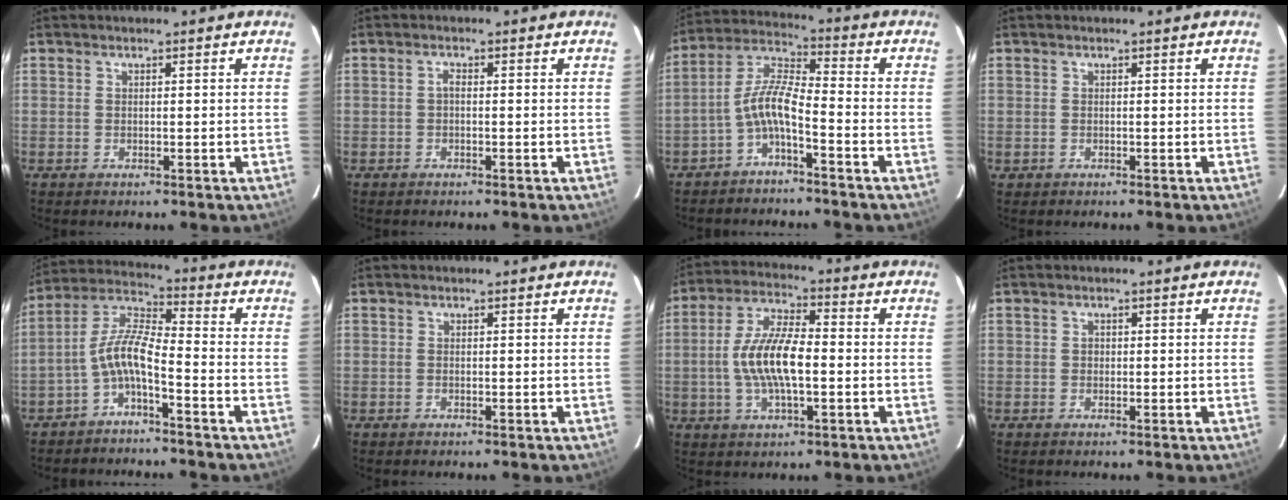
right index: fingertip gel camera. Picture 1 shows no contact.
{"total": 0.9, "force": [-0.3, 0.4, 0.7], "torque": [-0.014, 0.006, -0.007]}
{"total": 6.9, "force": [-3.5, 1.4, 5.8], "torque": [-0.140, 0.017, -0.069]}
{"total": 0.5, "force": [-0.2, 0.5, 0.0], "torque": [0.001, 0.000, -0.002]}
{"total": 7.1, "force": [-3.5, 1.4, 6.0], "torque": [-0.147, 0.018, -0.070]}
{"total": 0.0}
{"total": 11.2, "force": [-1.4, 3.9, 10.5], "torque": [-0.212, 0.008, -0.027]}
{"total": 0.7, "force": [-0.1, 0.7, 0.1], "torque": [0.001, 0.002, -0.002]}